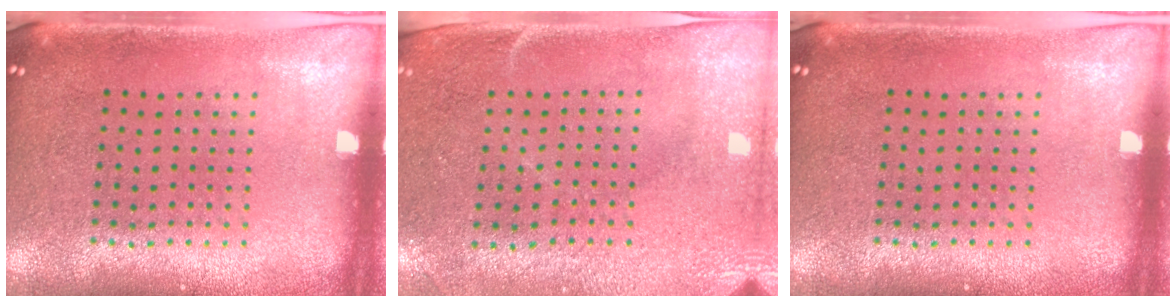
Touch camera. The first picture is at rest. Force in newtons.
{"total": 2.9, "press": 2.4, "slide": 1.6}
{"total": 0.0}